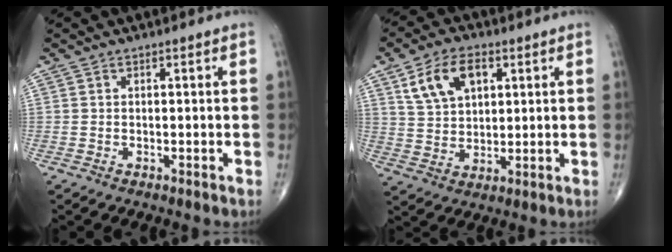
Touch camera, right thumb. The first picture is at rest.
{"total": 10.0, "force": [4.2, 6.1, 6.7], "torque": [-0.105, -0.006, 0.081]}